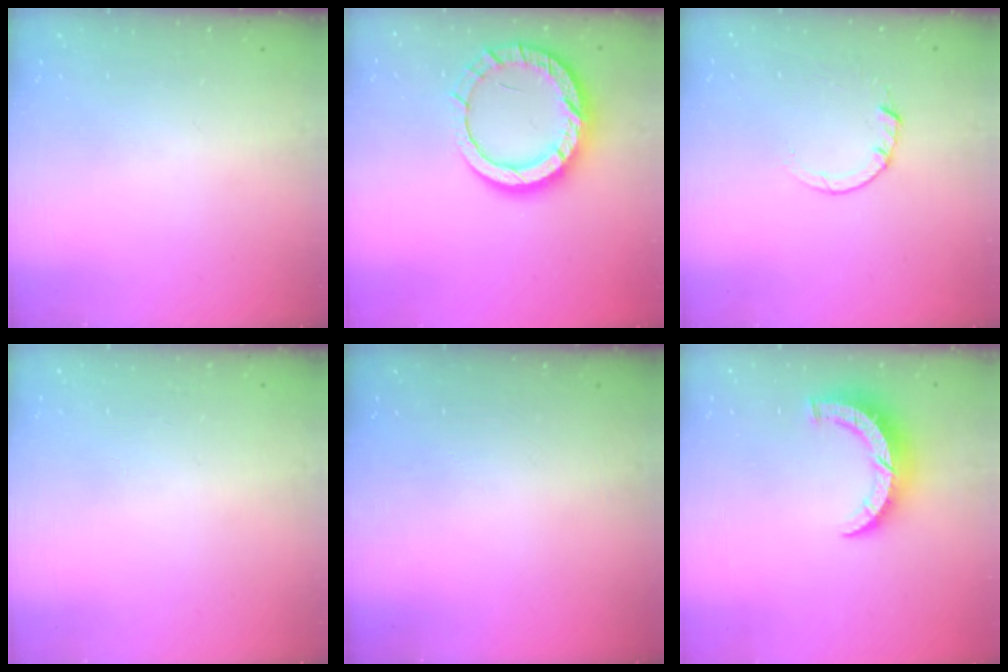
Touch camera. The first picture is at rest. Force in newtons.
{"total": 15.1, "press": 15.0, "slide": 1.1}
{"total": 3.5, "press": 3.5, "slide": 0.4}
{"total": 2.6, "press": 2.6, "slide": 0.2}
{"total": 0.0}
{"total": 8.0, "press": 8.0, "slide": 0.4}